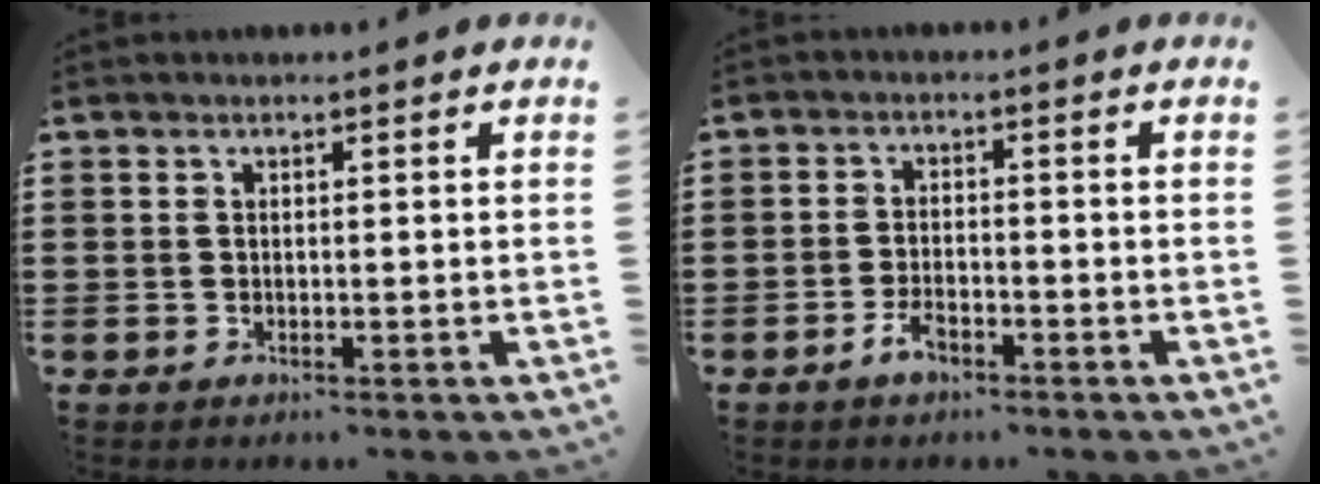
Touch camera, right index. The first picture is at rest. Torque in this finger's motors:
{"motor_torque": [1.60, 0.54, 0.00, -0.01]}